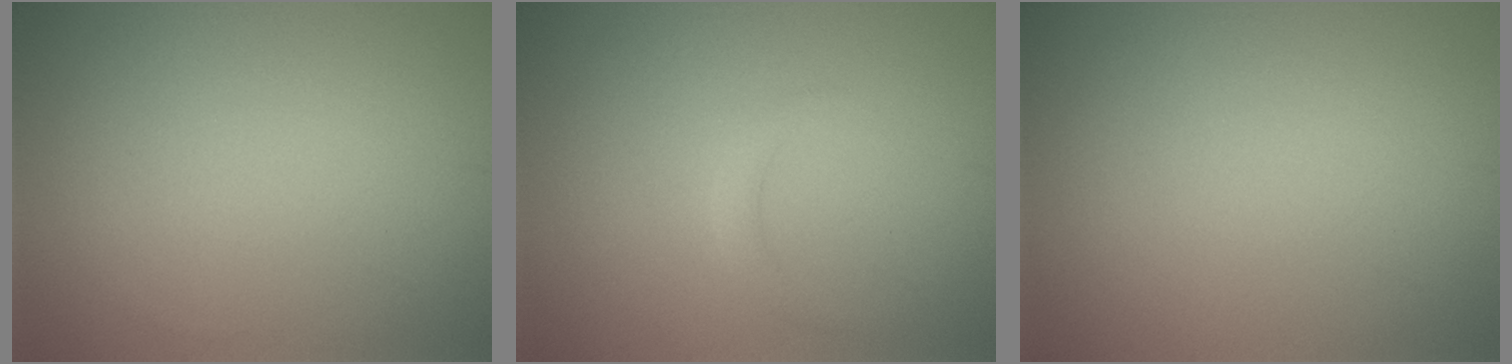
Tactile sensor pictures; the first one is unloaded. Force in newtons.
{"total": 1.1, "press": 1.1, "slide": 0.0}
{"total": 0.0}